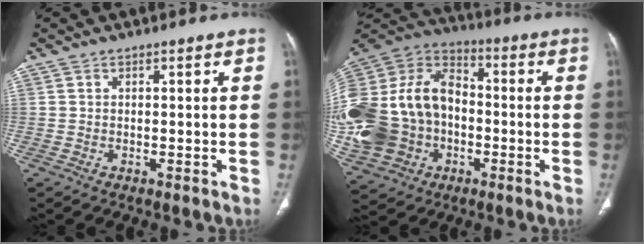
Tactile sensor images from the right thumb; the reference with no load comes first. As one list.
[{"total": 28.7, "force": [-4.5, 22.4, 17.4], "torque": [-0.407, 0.055, -0.073]}]